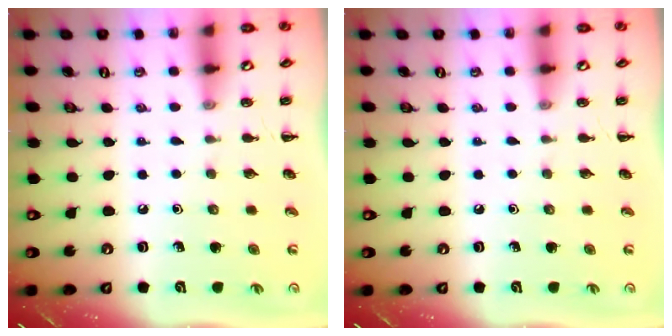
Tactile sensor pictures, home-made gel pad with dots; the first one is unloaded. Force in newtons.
{"total": 0.0}